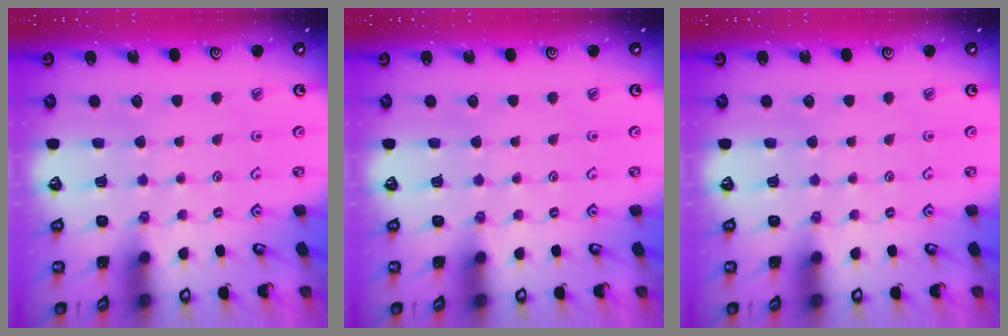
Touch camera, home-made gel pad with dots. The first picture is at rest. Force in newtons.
{"total": 0.0}
{"total": 0.0}